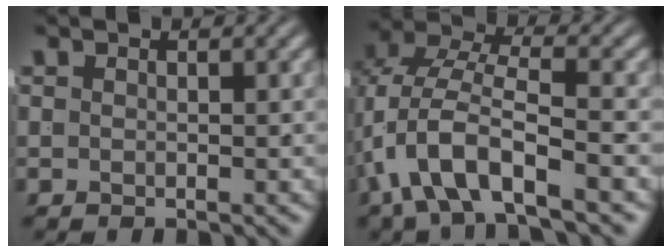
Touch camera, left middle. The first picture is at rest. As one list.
[{"total": 6.3, "force": [-0.3, 3.6, 5.2], "torque": [-0.114, -0.002, -0.005]}]